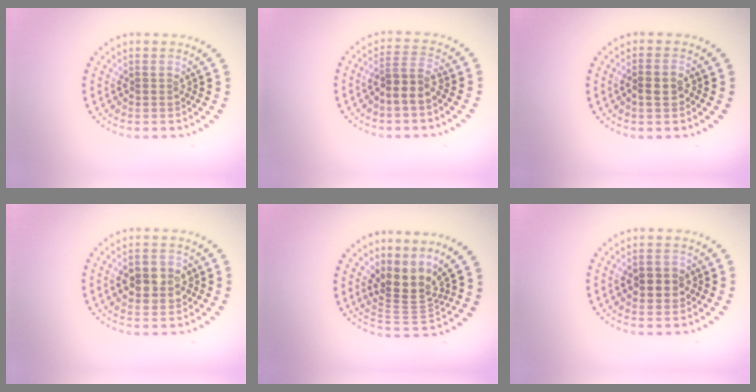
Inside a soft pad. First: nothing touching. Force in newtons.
{"total": 2.7, "press": 2.2, "slide": 1.5}
{"total": 1.6, "press": 1.5, "slide": 0.5}
{"total": 3.7, "press": 3.7, "slide": 0.5}
{"total": 3.6, "press": 2.6, "slide": 2.5}
{"total": 2.8, "press": 2.8, "slide": 0.2}